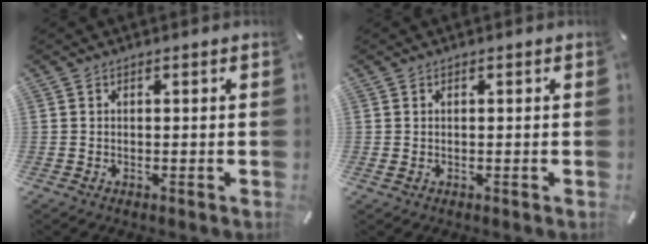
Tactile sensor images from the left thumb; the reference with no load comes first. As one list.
[{"total": 0.6, "force": [0.0, 0.4, 0.5], "torque": [-0.008, 0.002, -0.001]}]